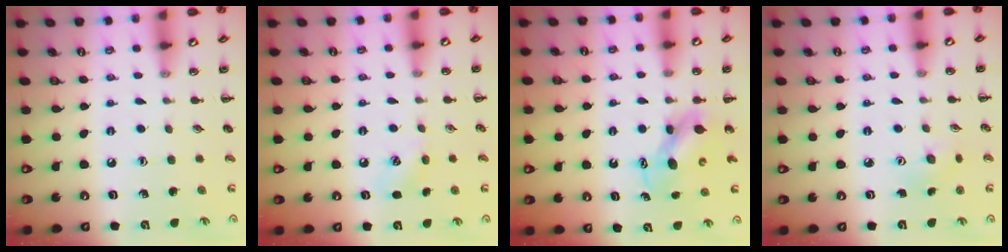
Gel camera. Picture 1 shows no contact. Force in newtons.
{"total": 3.8, "press": 3.6, "slide": 1.0}
{"total": 6.4, "press": 6.4, "slide": 0.8}
{"total": 3.2, "press": 3.0, "slide": 0.9}